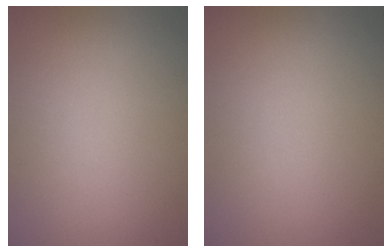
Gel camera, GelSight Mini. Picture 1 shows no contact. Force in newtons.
{"total": 0.0}